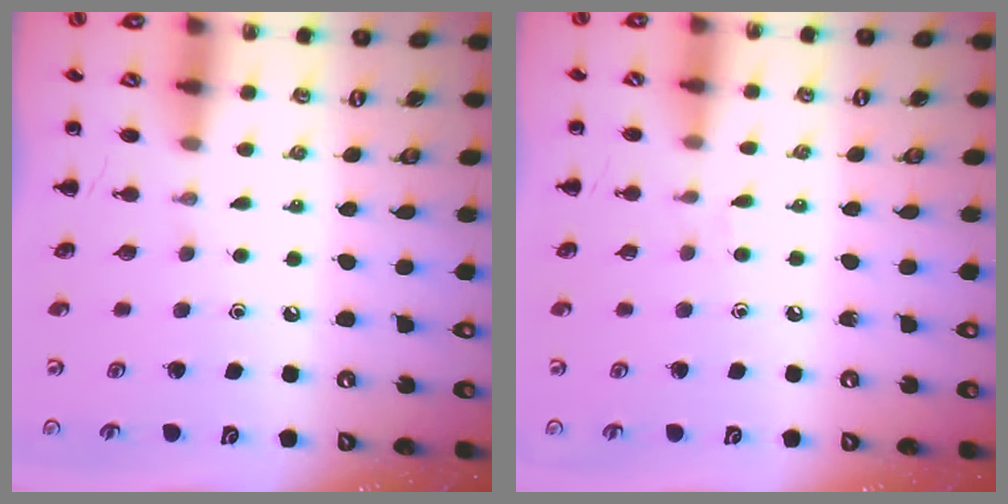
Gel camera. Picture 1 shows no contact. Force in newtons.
{"total": 2.7, "press": 2.4, "slide": 1.4}